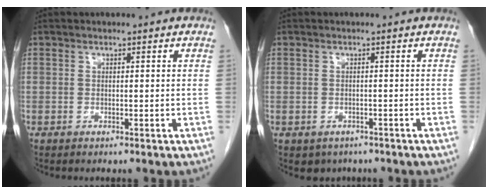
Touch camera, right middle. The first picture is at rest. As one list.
[{"total": 2.9, "force": [-2.1, 2.0, 0.5], "torque": [-0.005, 0.005, -0.023]}]